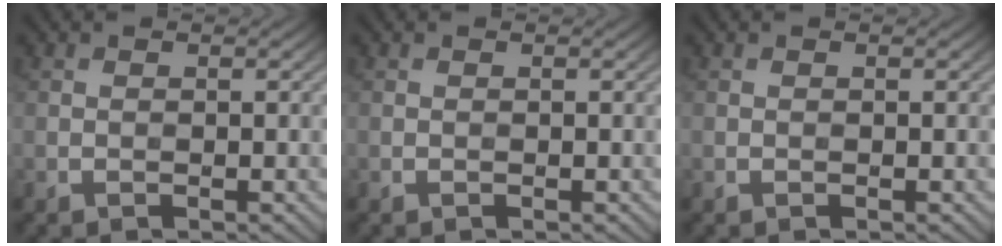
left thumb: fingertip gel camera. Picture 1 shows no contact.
{"total": 0.0}
{"total": 0.0}